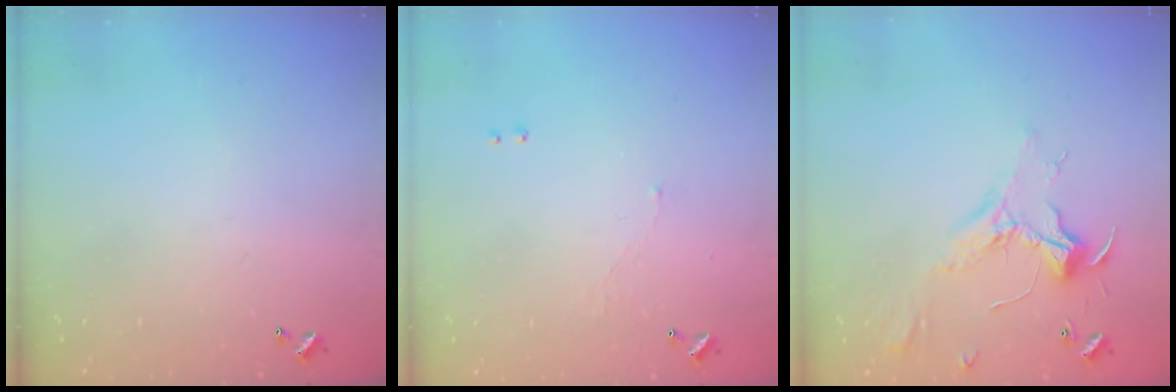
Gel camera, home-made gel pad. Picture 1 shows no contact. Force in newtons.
{"total": 1.3, "press": 1.2, "slide": 0.5}
{"total": 2.3, "press": 2.2, "slide": 0.9}